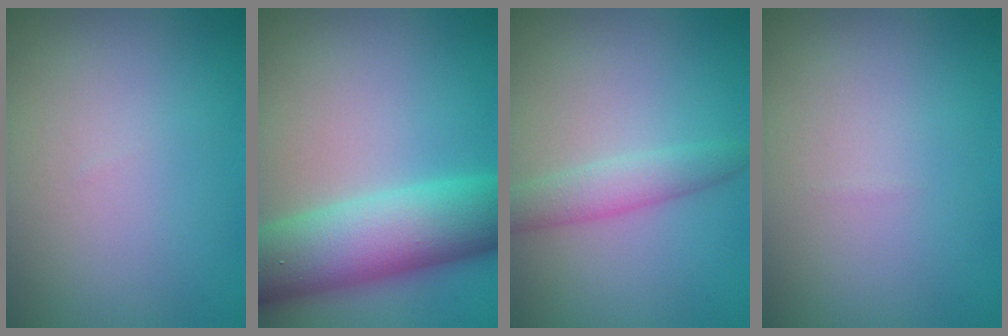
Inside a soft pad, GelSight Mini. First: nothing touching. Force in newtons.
{"total": 10.1, "press": 10.1, "slide": 0.2}
{"total": 2.6, "press": 2.6, "slide": 0.1}
{"total": 0.0}